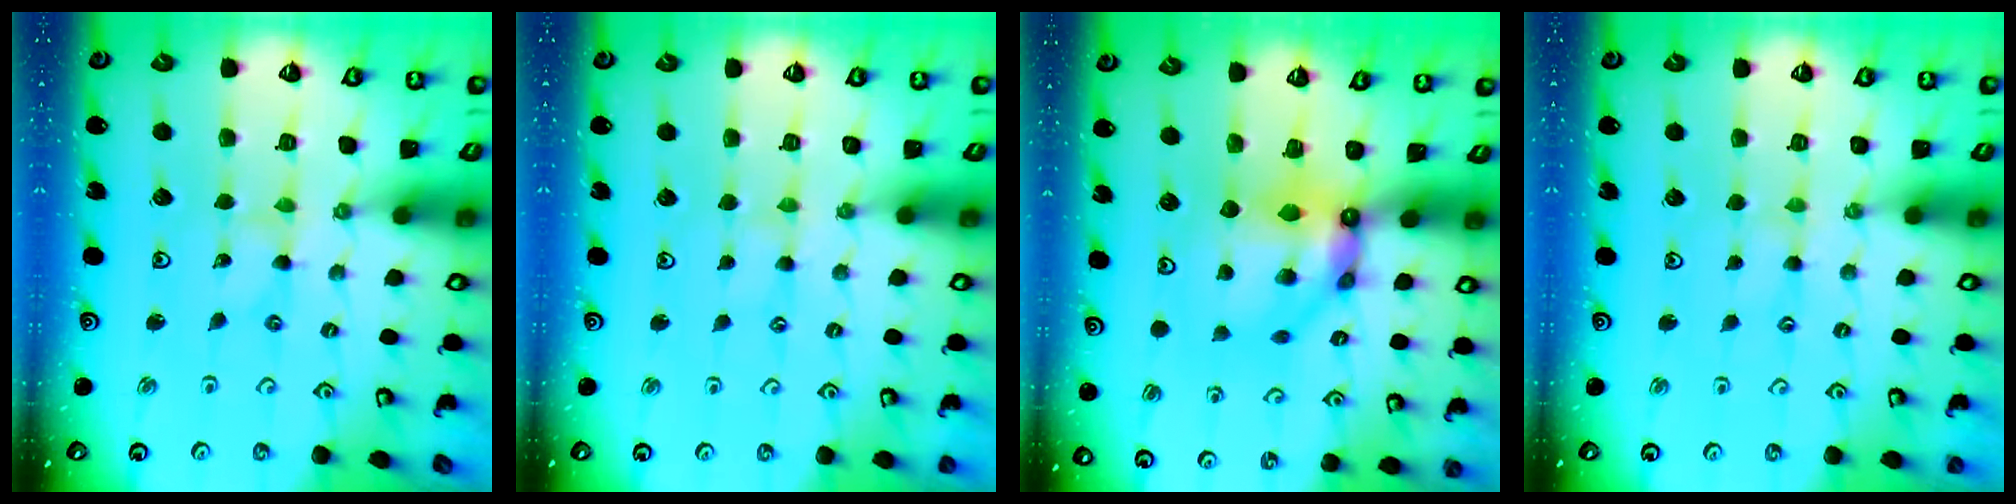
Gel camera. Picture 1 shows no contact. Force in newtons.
{"total": 0.7, "press": 0.7, "slide": 0.2}
{"total": 9.4, "press": 9.3, "slide": 0.8}
{"total": 1.3, "press": 1.3, "slide": 0.3}